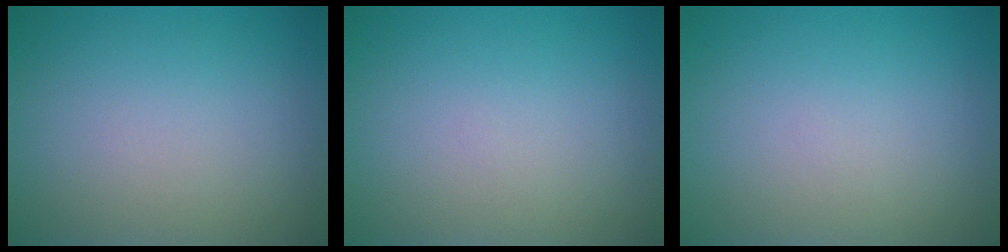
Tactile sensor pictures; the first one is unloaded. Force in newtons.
{"total": 0.0}
{"total": 0.0}